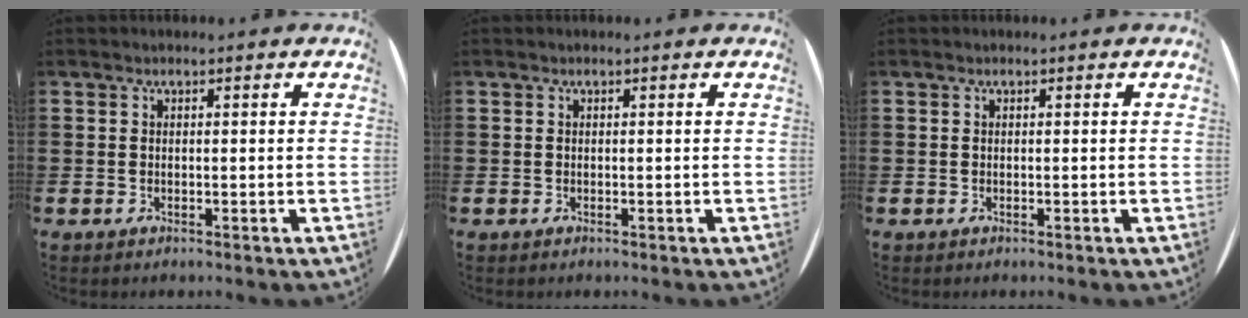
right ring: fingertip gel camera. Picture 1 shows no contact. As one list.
[{"total": 0.0}, {"total": 0.0}]